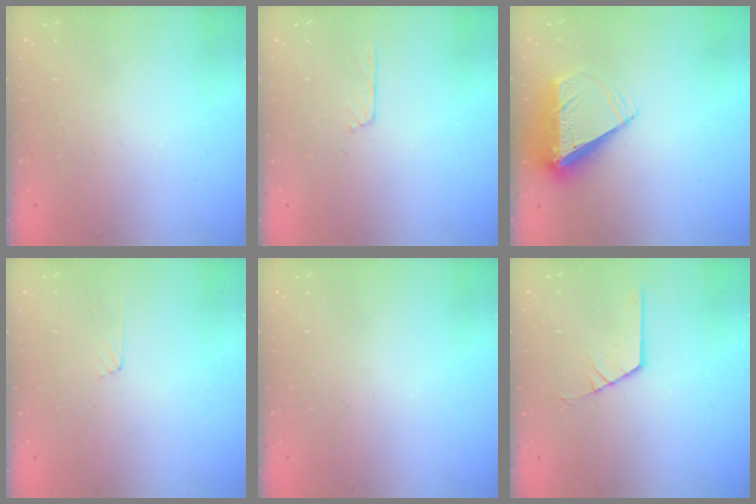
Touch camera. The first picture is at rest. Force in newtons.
{"total": 2.7, "press": 2.7, "slide": 0.3}
{"total": 7.7, "press": 7.7, "slide": 1.1}
{"total": 3.6, "press": 3.6, "slide": 0.4}
{"total": 0.0}
{"total": 2.9, "press": 2.9, "slide": 0.2}